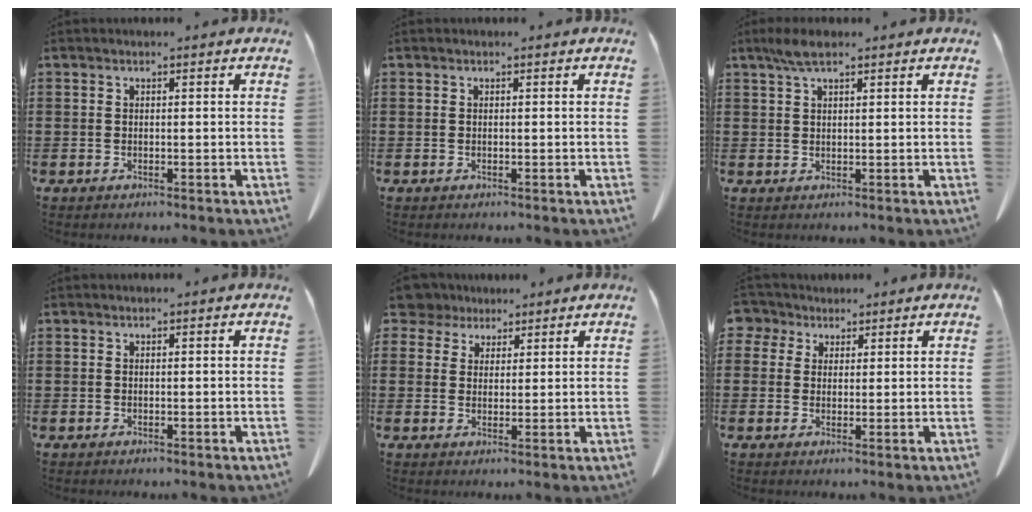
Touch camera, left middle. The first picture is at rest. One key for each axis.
{"total": 0.0}
{"total": 3.3, "fx": 2.0, "fy": 0.9, "fz": 2.5, "tx": -0.054, "ty": 0.004, "tz": 0.035}
{"total": 0.0}
{"total": 4.2, "fx": 3.2, "fy": 2.6, "fz": 0.8, "tx": -0.029, "ty": 0.004, "tz": 0.058}
{"total": 3.3, "fx": 2.1, "fy": 2.5, "fz": 0.5, "tx": -0.017, "ty": 0.008, "tz": 0.037}